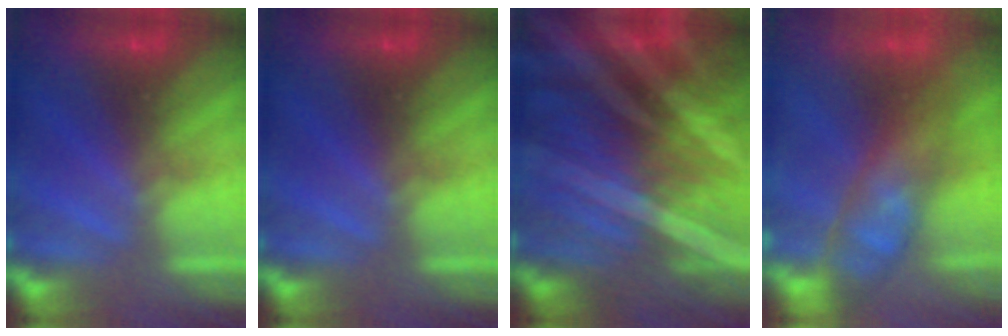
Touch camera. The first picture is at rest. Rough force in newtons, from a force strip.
{"total": 0.0}
{"total": 9.3}
{"total": 4.5}